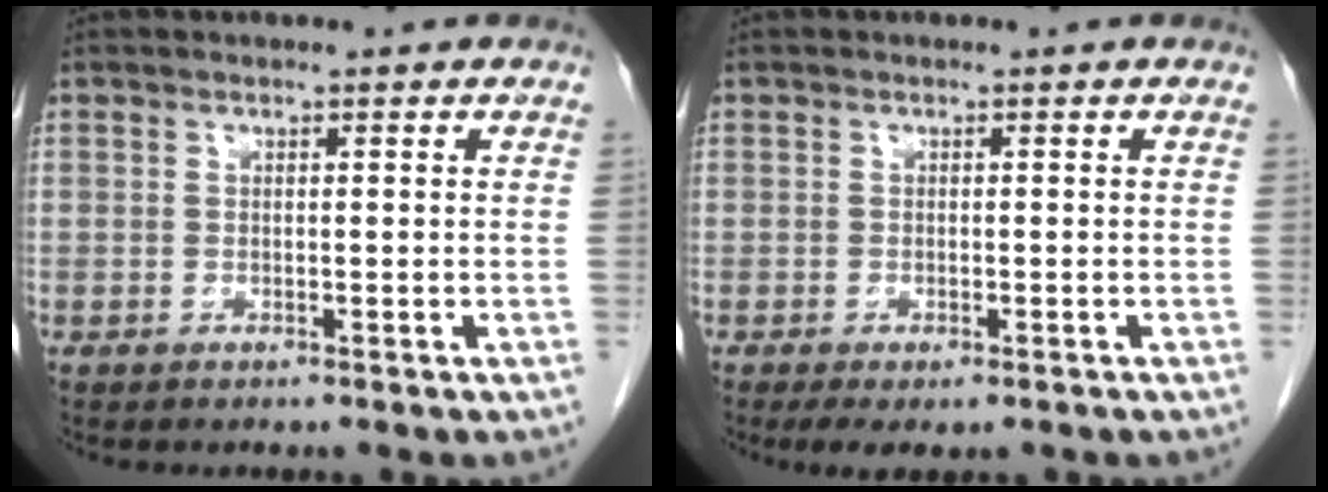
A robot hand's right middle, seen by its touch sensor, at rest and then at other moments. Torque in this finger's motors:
{"motor_torque": [0.68, -0.40, 0.04, 0.05]}